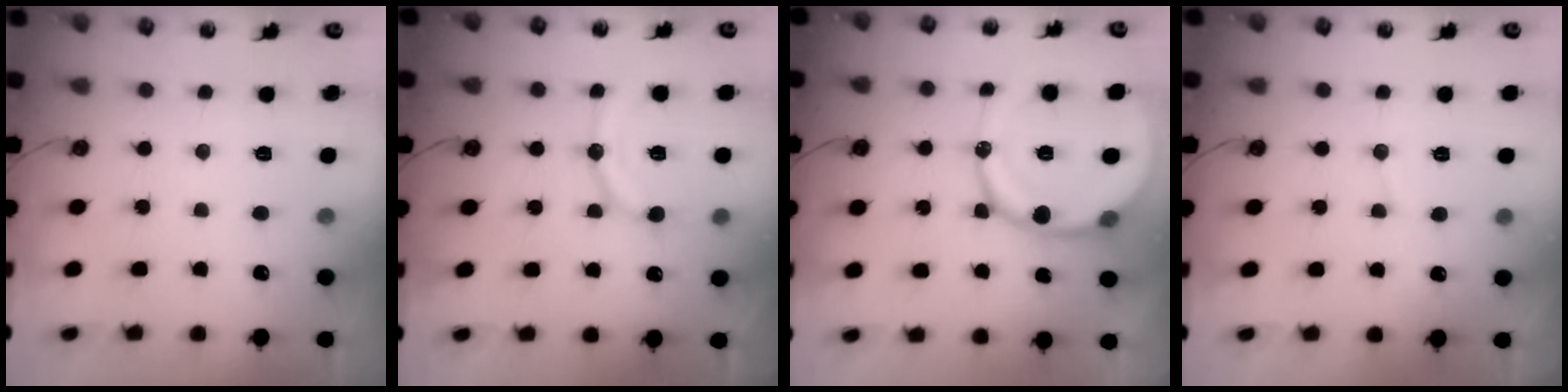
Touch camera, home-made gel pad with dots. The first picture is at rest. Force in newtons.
{"total": 13.3, "press": 13.1, "slide": 2.5}
{"total": 16.8, "press": 16.7, "slide": 2.2}
{"total": 3.8, "press": 3.8, "slide": 0.5}